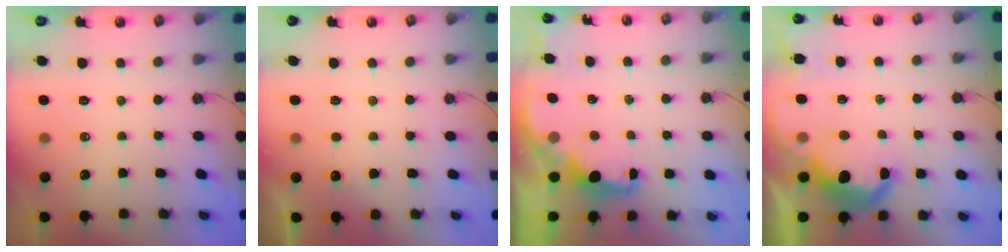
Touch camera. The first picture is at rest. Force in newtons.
{"total": 2.6, "press": 2.4, "slide": 1.0}
{"total": 2.4, "press": 2.3, "slide": 0.8}
{"total": 11.8, "press": 11.7, "slide": 0.8}